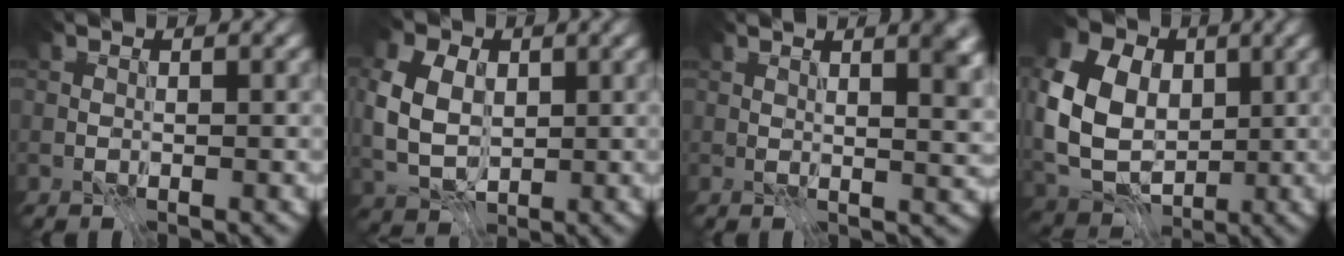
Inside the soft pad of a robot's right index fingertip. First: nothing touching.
{"total": 7.8, "force": [0.9, 5.9, 5.0], "torque": [-0.120, 0.015, 0.004]}
{"total": 3.5, "force": [1.8, 0.7, 2.8], "torque": [-0.035, -0.001, 0.031]}
{"total": 10.8, "force": [1.2, 8.0, 7.1], "torque": [-0.170, -0.001, 0.022]}